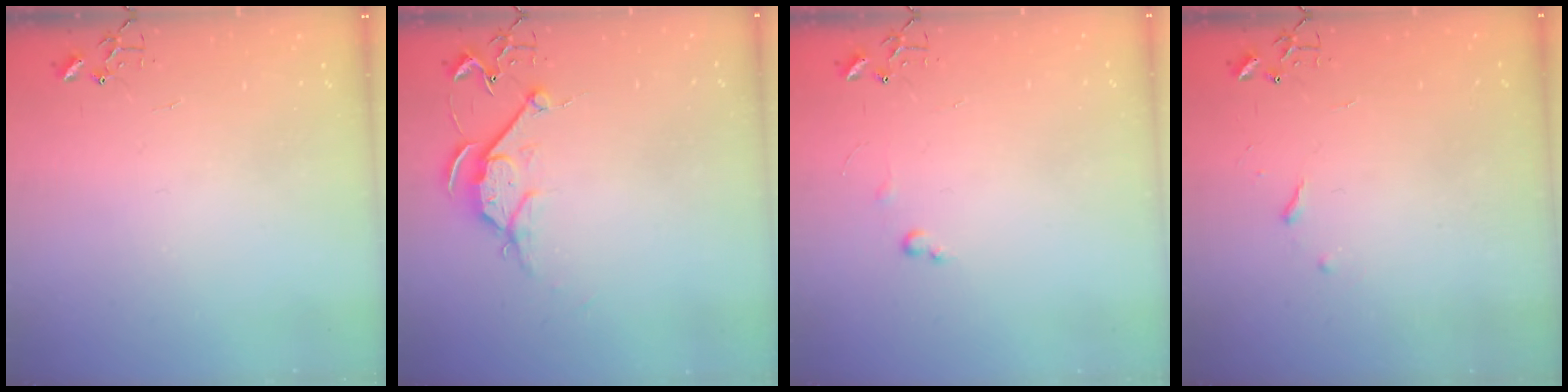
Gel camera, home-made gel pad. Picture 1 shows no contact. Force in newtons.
{"total": 7.9, "press": 7.8, "slide": 0.9}
{"total": 4.2, "press": 4.2, "slide": 0.6}
{"total": 3.4, "press": 3.3, "slide": 0.6}